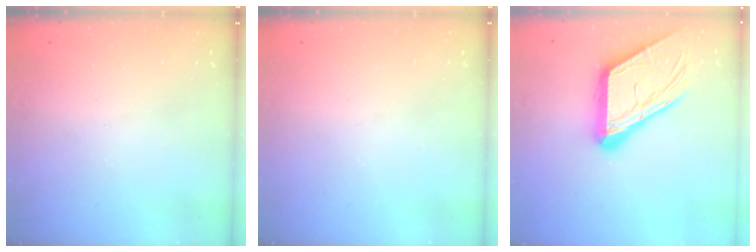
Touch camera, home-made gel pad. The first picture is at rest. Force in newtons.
{"total": 0.0}
{"total": 17.8, "press": 17.7, "slide": 1.8}